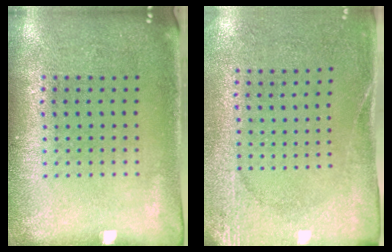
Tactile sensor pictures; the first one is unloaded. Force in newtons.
{"total": 2.6, "press": 2.0, "slide": 1.6}